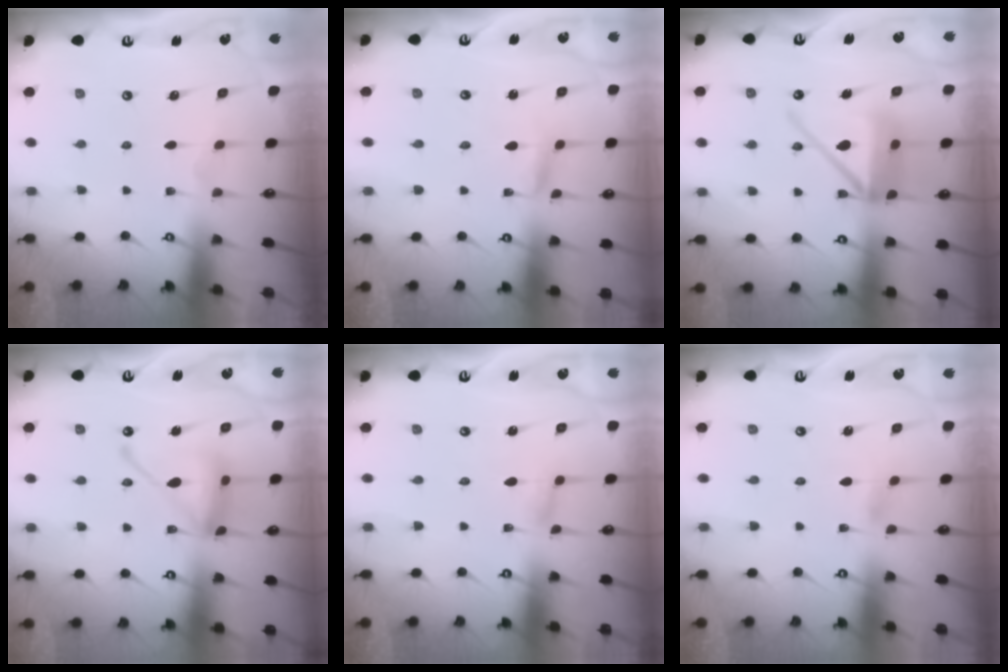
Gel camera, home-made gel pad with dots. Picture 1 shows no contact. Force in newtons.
{"total": 2.0, "press": 2.0, "slide": 0.2}
{"total": 14.9, "press": 14.7, "slide": 2.0}
{"total": 15.6, "press": 15.6, "slide": 1.4}
{"total": 3.1, "press": 3.0, "slide": 0.3}
{"total": 4.4, "press": 4.4, "slide": 0.4}